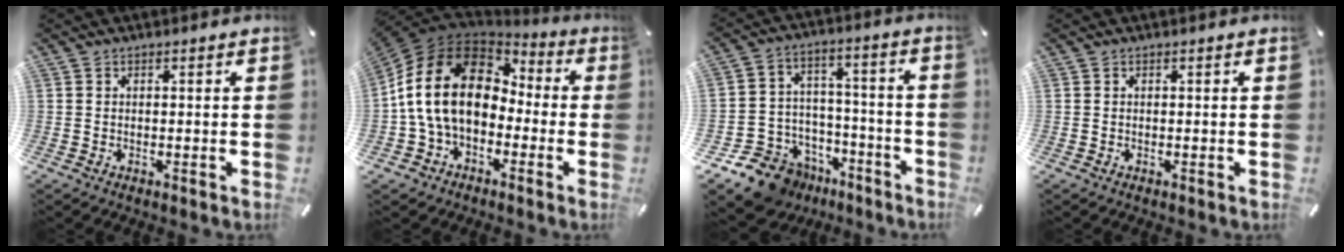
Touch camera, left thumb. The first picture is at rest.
{"total": 18.5, "force": [0.5, 13.8, 12.3], "torque": [-0.269, 0.018, 0.004]}
{"total": 13.3, "force": [-9.0, 9.1, 3.4], "torque": [-0.062, 0.050, -0.149]}
{"total": 0.0}